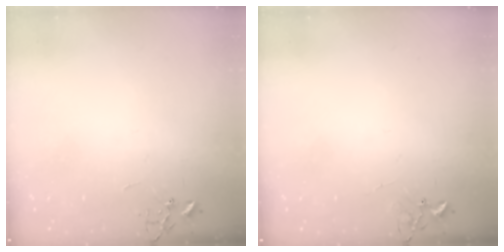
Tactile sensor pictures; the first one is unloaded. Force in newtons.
{"total": 6.1, "press": 6.0, "slide": 0.6}